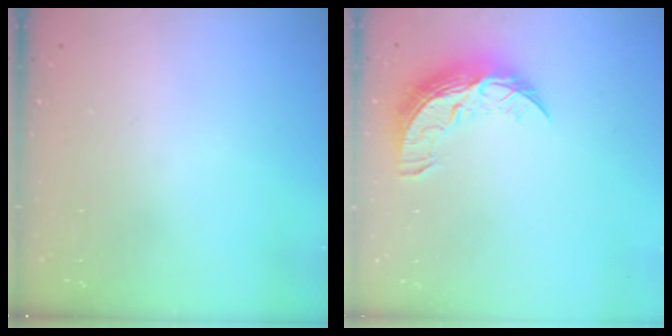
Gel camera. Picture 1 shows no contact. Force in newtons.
{"total": 10.7, "press": 10.6, "slide": 0.6}